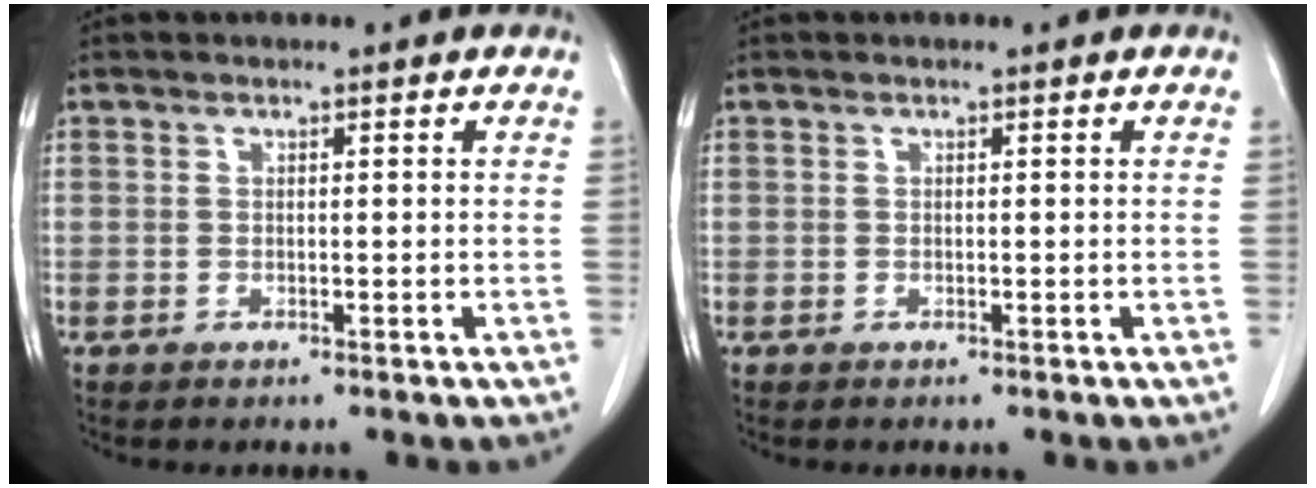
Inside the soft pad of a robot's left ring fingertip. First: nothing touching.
{"total": 0.0}